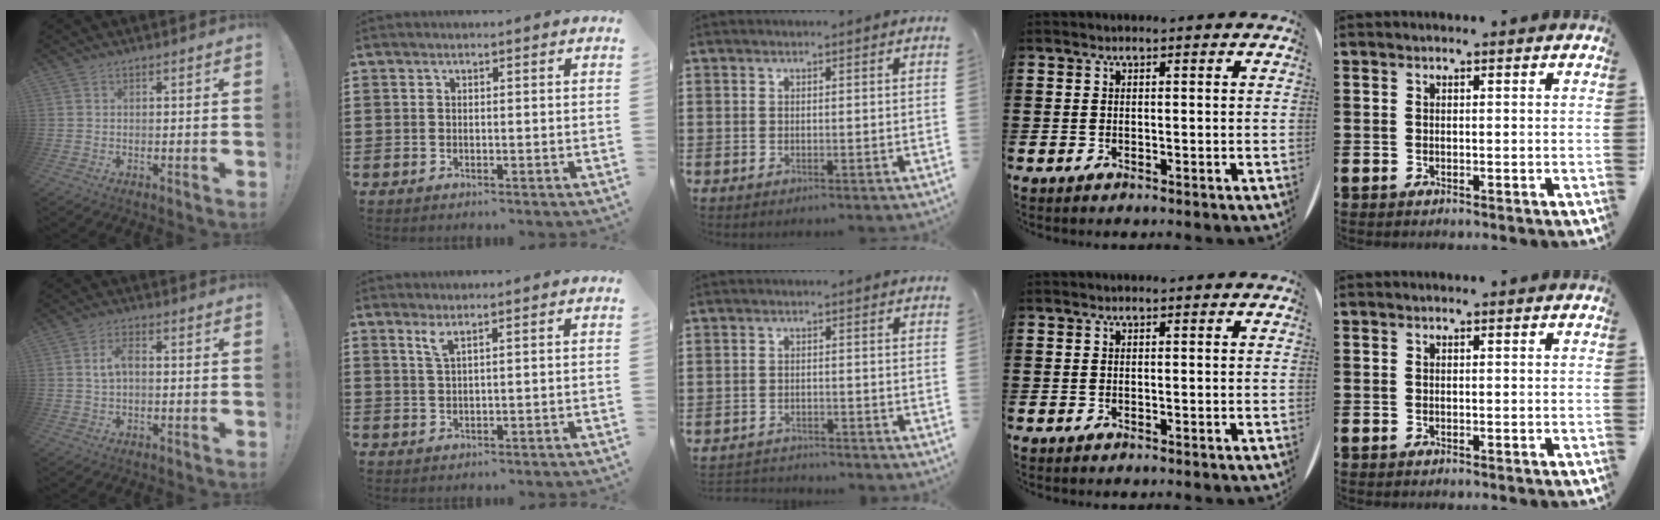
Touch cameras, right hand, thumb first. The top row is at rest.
{"thumb": {"total": 4.6, "force": [0.4, 2.5, 3.8], "torque": [-0.067, 0.011, 0.005]}, "index": {"total": 2.0, "force": [1.3, 0.2, 1.5], "torque": [-0.033, 0.001, 0.022]}, "middle": {"total": 2.1, "force": [-2.0, 0.2, -0.1], "torque": [-0.007, 0.000, -0.045]}}